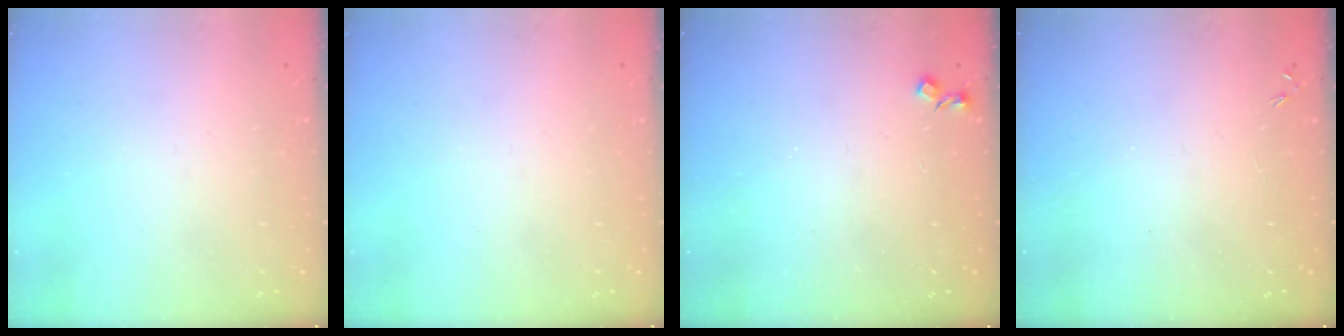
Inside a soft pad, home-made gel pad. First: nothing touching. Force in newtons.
{"total": 0.0}
{"total": 3.7, "press": 3.7, "slide": 0.5}
{"total": 0.0}